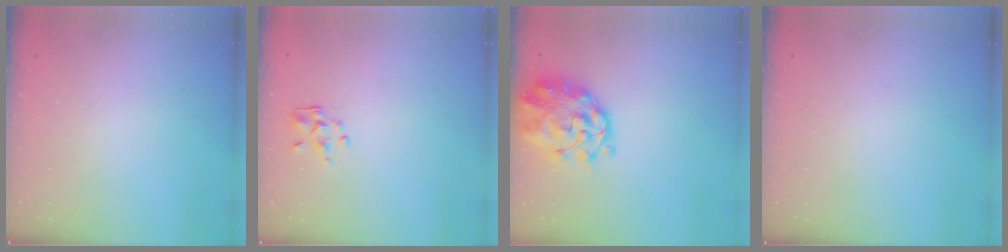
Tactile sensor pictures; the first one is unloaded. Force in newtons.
{"total": 2.4, "press": 2.3, "slide": 0.6}
{"total": 3.8, "press": 3.6, "slide": 1.2}
{"total": 0.0}